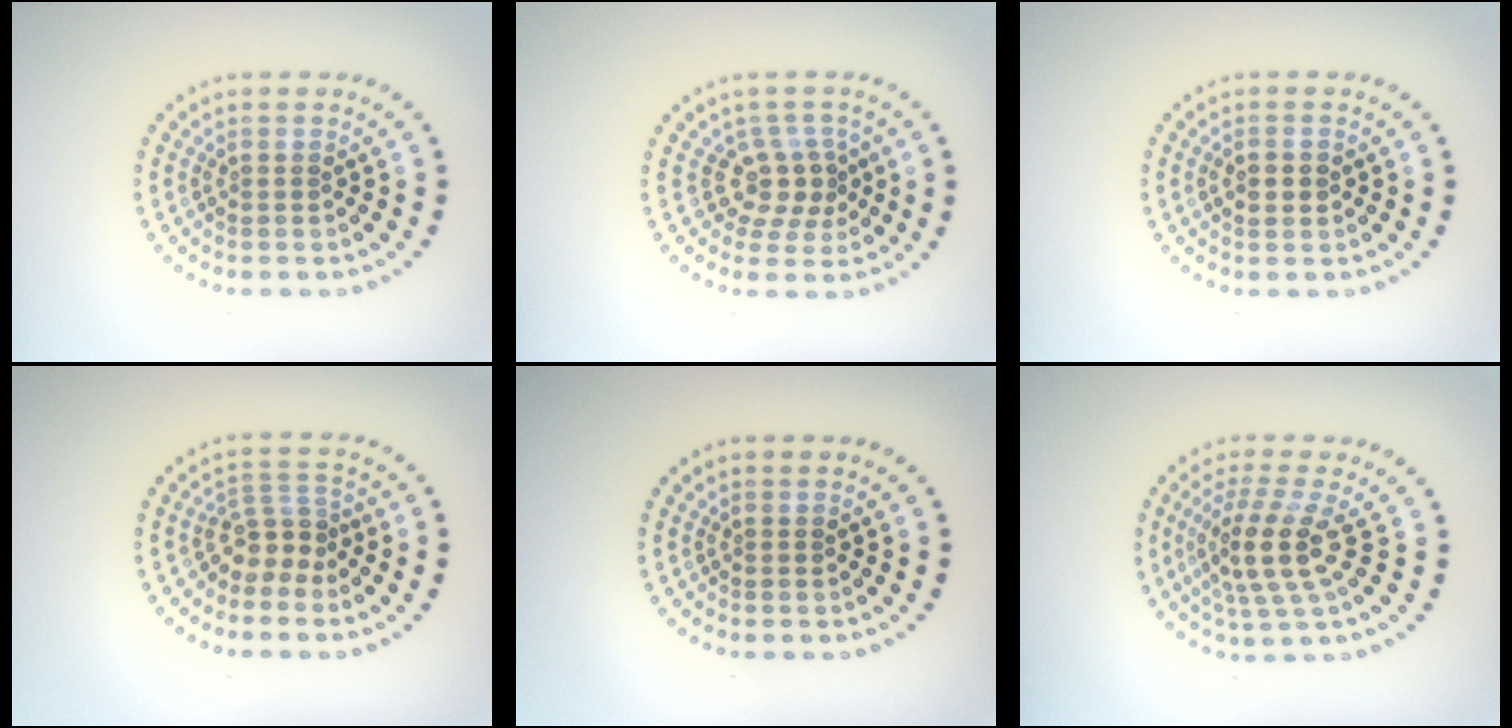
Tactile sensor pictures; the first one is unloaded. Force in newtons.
{"total": 2.9, "press": 2.3, "slide": 1.8}
{"total": 2.3, "press": 2.2, "slide": 0.1}
{"total": 2.9, "press": 2.1, "slide": 2.1}
{"total": 0.0}
{"total": 4.3, "press": 3.5, "slide": 2.5}